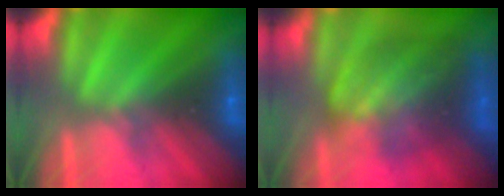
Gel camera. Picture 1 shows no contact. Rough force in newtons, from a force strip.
{"total": 7.0}